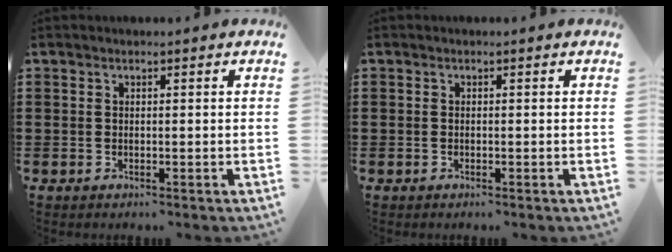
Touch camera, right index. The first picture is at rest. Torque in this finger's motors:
{"motor_torque": [1.03, 1.01, -0.02, -0.01]}